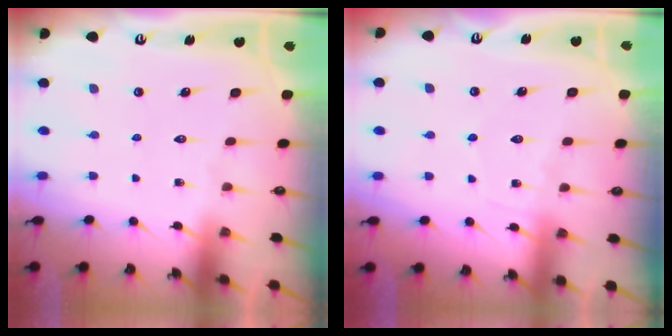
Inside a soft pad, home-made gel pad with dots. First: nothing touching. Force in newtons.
{"total": 6.1, "press": 6.1, "slide": 0.6}